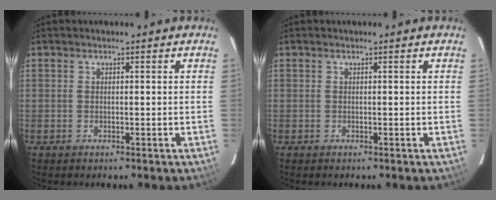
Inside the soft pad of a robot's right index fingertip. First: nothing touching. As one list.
[{"total": 0.0}]